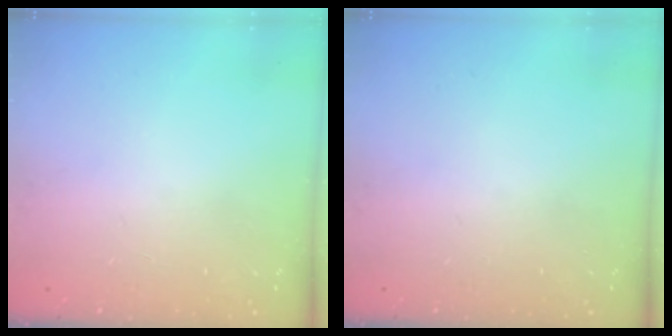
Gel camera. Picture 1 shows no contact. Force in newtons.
{"total": 0.0}